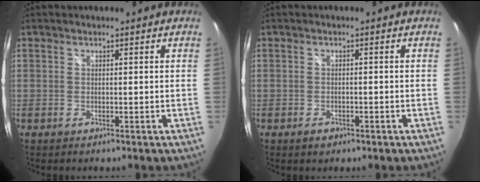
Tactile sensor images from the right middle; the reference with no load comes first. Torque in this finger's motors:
{"motor_torque": [0.06, -0.08, 0.03, 0.02]}